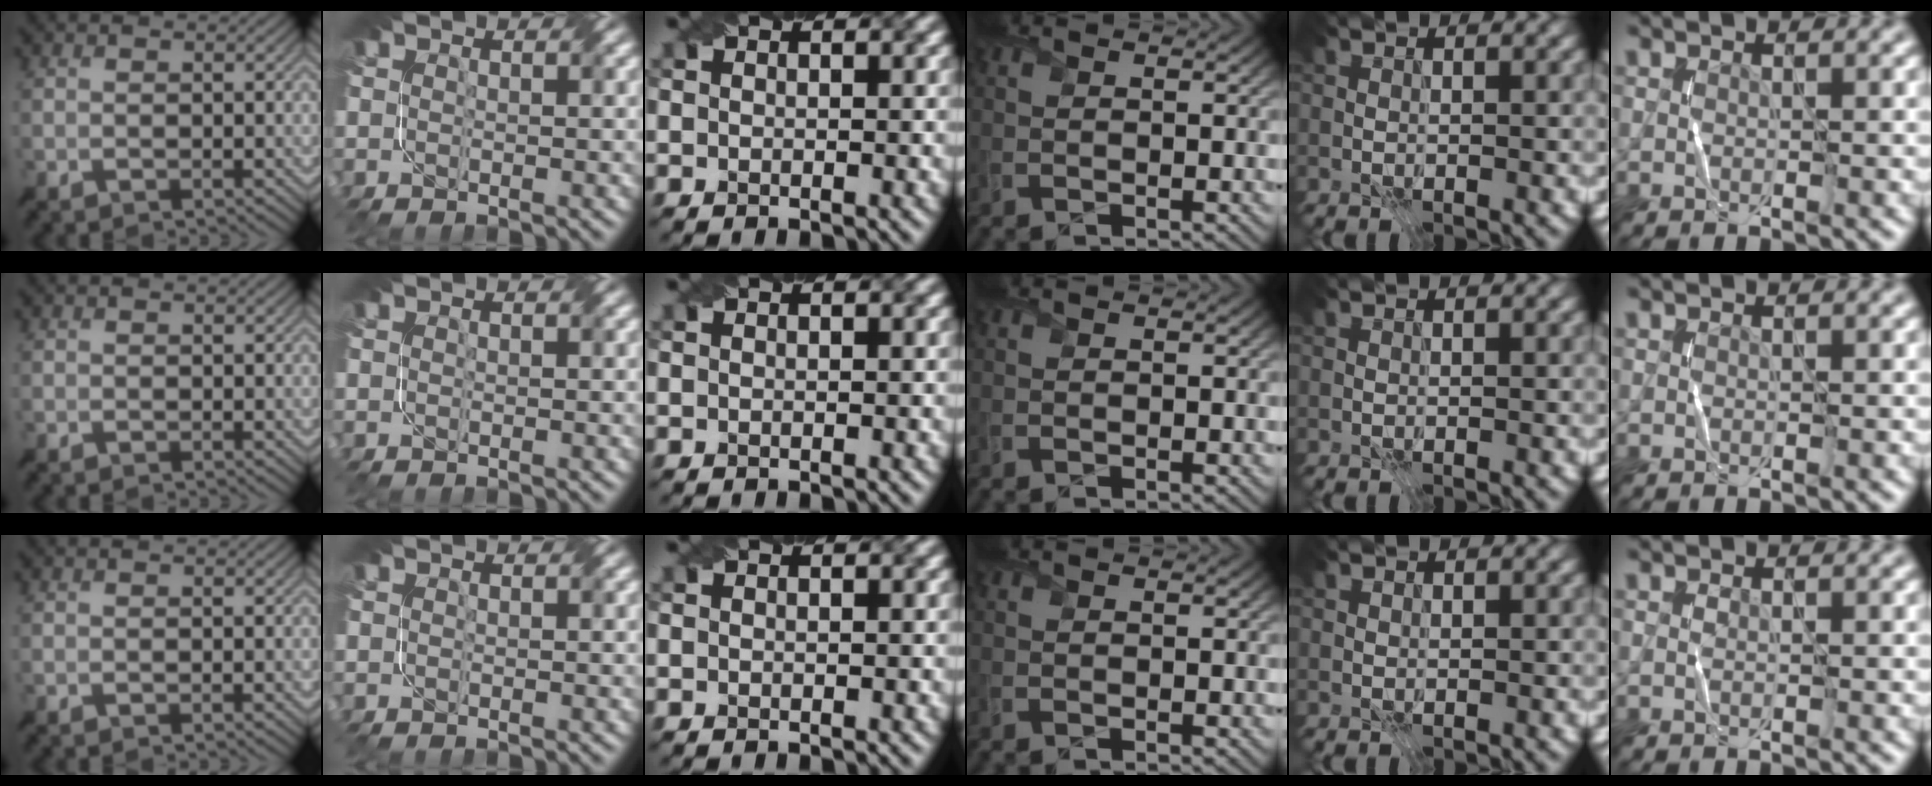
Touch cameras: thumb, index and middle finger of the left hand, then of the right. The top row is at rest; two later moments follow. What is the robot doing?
{"motion": "fold", "object": "file"}